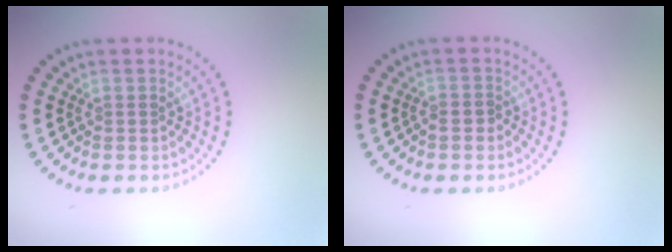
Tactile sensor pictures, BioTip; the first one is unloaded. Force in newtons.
{"total": 0.8, "press": 0.7, "slide": 0.5}